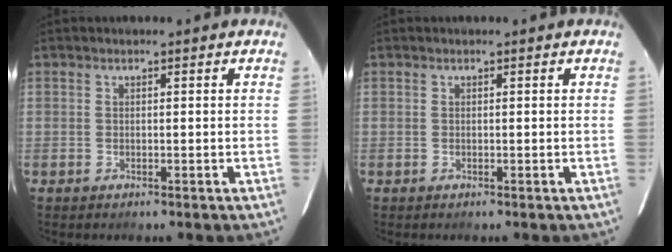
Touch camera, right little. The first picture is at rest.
{"total": 0.0}